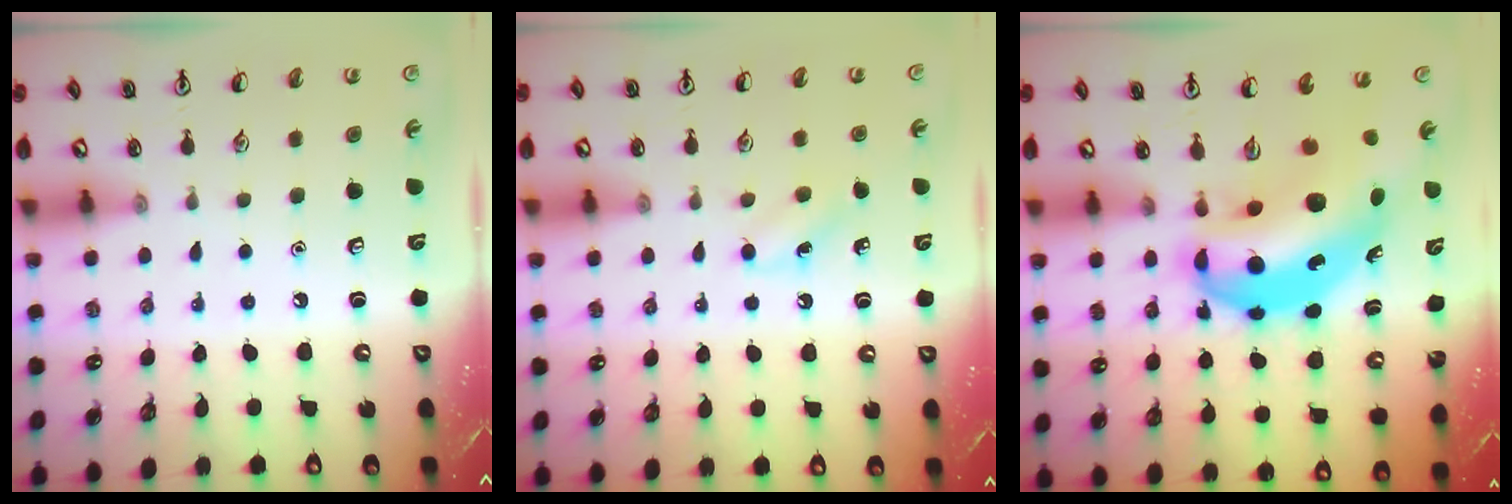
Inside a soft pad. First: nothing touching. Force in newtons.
{"total": 6.3, "press": 6.0, "slide": 2.0}
{"total": 12.0, "press": 11.5, "slide": 3.2}